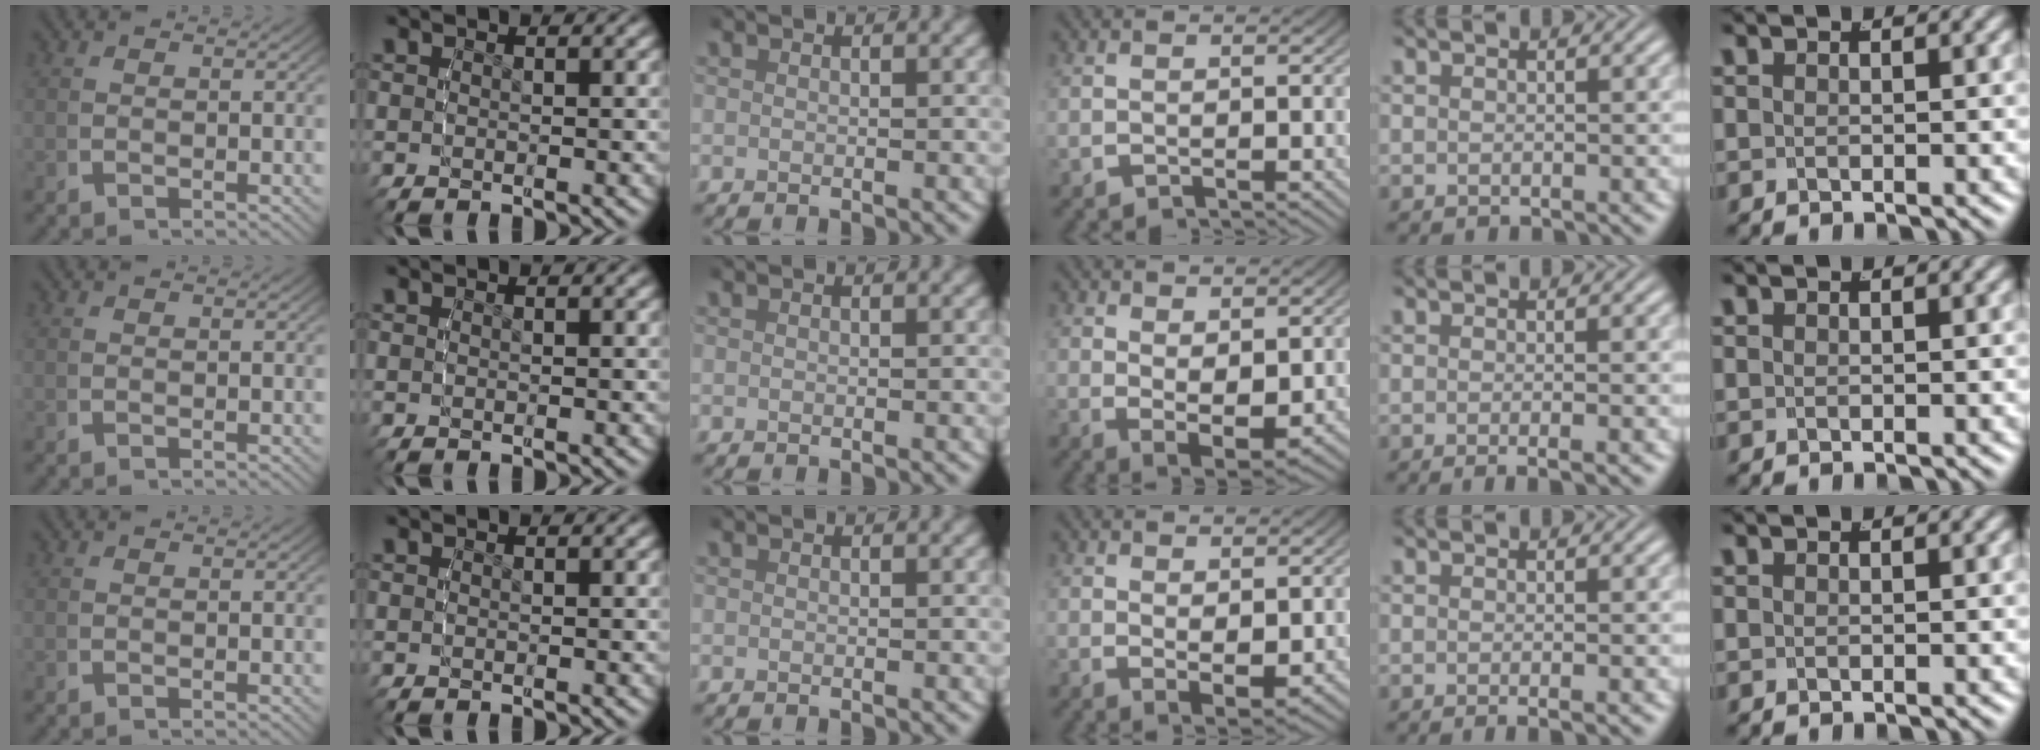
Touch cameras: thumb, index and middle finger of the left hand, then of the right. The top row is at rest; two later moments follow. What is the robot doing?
{"motion": "lift_and_place", "object": "bandage"}